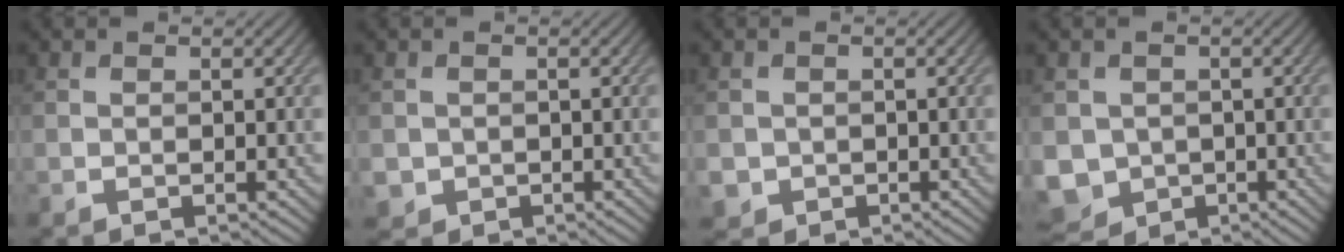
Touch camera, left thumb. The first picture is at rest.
{"total": 1.7, "force": [-0.3, 1.6, 0.2], "torque": [-0.006, -0.013, -0.006]}
{"total": 1.9, "force": [-0.5, 1.8, 0.3], "torque": [-0.009, -0.012, -0.011]}
{"total": 5.0, "force": [-0.8, 4.6, 1.8], "torque": [-0.062, -0.030, -0.016]}